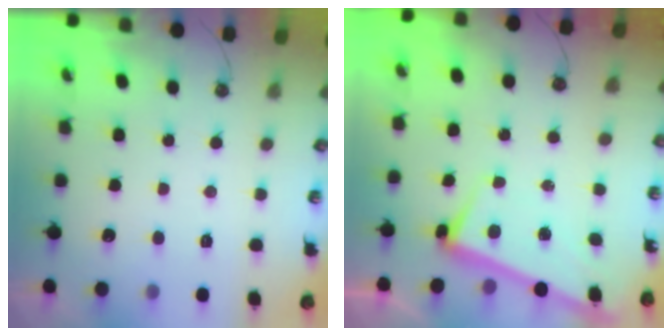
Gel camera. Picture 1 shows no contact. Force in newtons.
{"total": 2.7, "press": 2.7, "slide": 0.7}